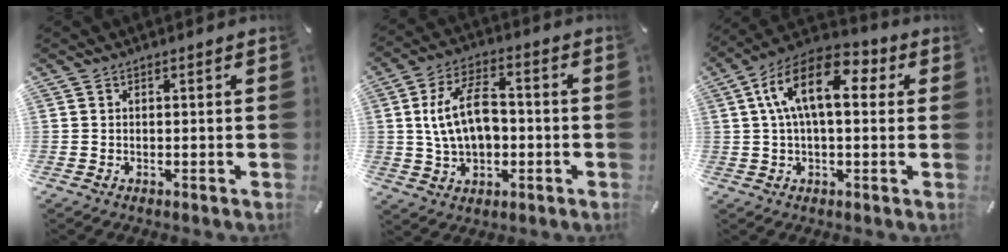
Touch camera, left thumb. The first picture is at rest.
{"total": 12.9, "force": [0.0, 8.4, 9.8], "torque": [-0.183, 0.015, 0.002]}
{"total": 15.0, "force": [4.1, 7.8, 12.2], "torque": [-0.225, 0.000, 0.069]}